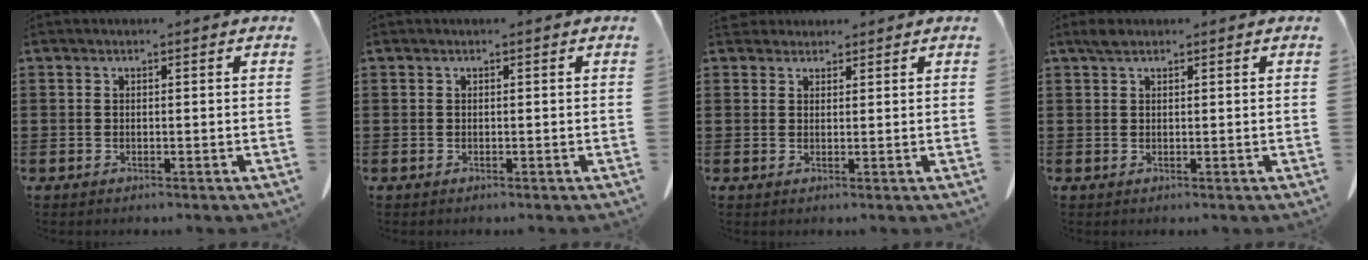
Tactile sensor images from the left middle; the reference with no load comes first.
{"total": 0.0}
{"total": 2.3, "force": [2.1, 1.0, 0.4], "torque": [-0.007, 0.000, 0.040]}
{"total": 1.3, "force": [0.9, 0.5, 0.8], "torque": [-0.019, 0.001, 0.018]}